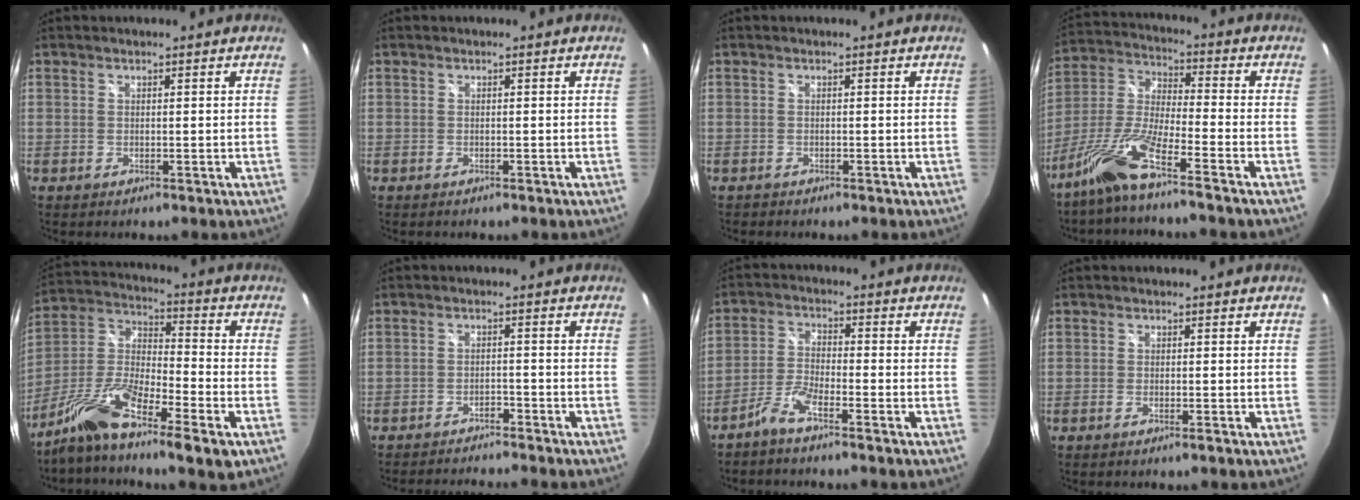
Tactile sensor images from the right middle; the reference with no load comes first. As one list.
[{"total": 0.5, "force": [-0.5, 0.2, 0.2], "torque": [-0.003, 0.000, -0.006]}, {"total": 0.9, "force": [-0.8, 0.4, 0.1], "torque": [-0.006, 0.002, -0.011]}, {"total": 10.5, "force": [-7.5, 0.1, 7.4], "torque": [-0.160, 0.001, -0.152]}, {"total": 15.0, "force": [-9.3, 2.6, 11.5], "torque": [-0.234, -0.017, -0.185]}, {"total": 8.2, "force": [-7.7, 0.5, 2.7], "torque": [-0.060, -0.003, -0.112]}, {"total": 4.4, "force": [-3.5, 0.6, 2.7], "torque": [-0.070, 0.007, -0.075]}, {"total": 1.0, "force": [-0.9, 0.0, 0.5], "torque": [-0.013, -0.001, -0.018]}]